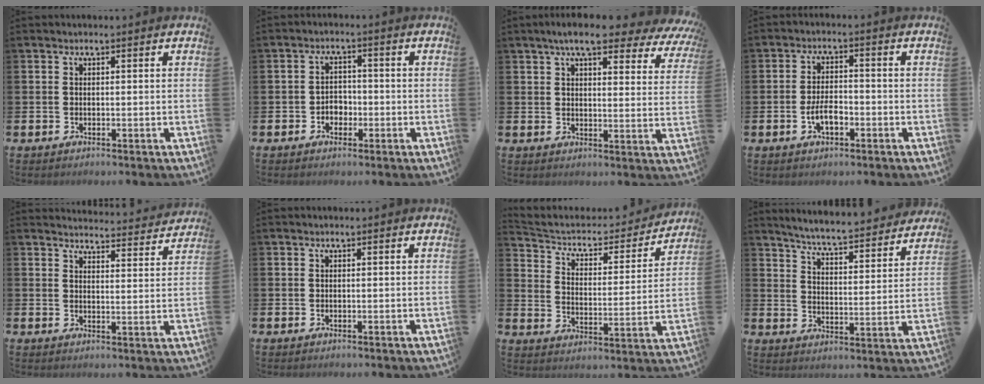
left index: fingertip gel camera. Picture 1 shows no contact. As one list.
[{"total": 2.6, "force": [-1.2, 2.0, 1.0], "torque": [-0.022, 0.006, -0.029]}, {"total": 7.8, "force": [6.6, 1.6, 3.9], "torque": [-0.075, -0.029, 0.112]}, {"total": 3.7, "force": [-1.3, 1.8, 3.0], "torque": [-0.053, 0.006, -0.024]}, {"total": 4.1, "force": [4.1, 0.3, 0.2], "torque": [-0.005, -0.034, 0.069]}, {"total": 0.0}, {"total": 5.5, "force": [4.8, 2.4, 1.3], "torque": [-0.061, -0.036, 0.076]}, {"total": 6.0, "force": [5.8, -0.1, 1.6], "torque": [-0.053, -0.050, 0.095]}]